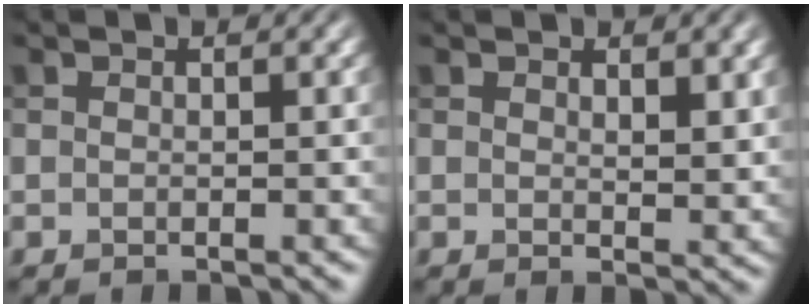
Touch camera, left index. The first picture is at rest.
{"total": 2.3, "force": [1.3, 0.8, 1.7], "torque": [-0.022, -0.010, 0.026]}